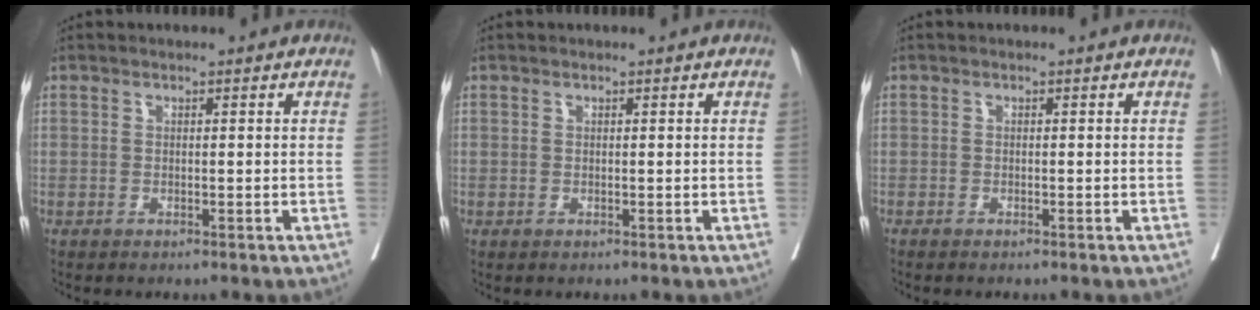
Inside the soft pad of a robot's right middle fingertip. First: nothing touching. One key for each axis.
{"total": 0.0}
{"total": 0.5, "fx": -0.5, "fy": -0.1, "fz": 0.1, "tx": -0.008, "ty": -0.003, "tz": -0.013}